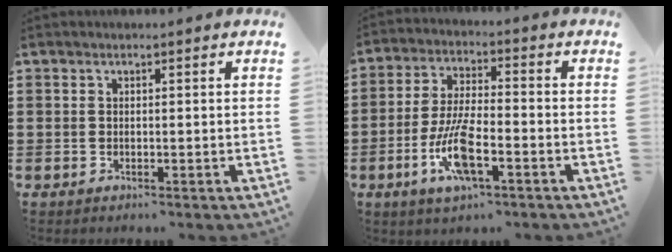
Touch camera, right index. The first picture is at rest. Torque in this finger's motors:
{"motor_torque": [2.14, 0.00, 0.35, 0.15]}